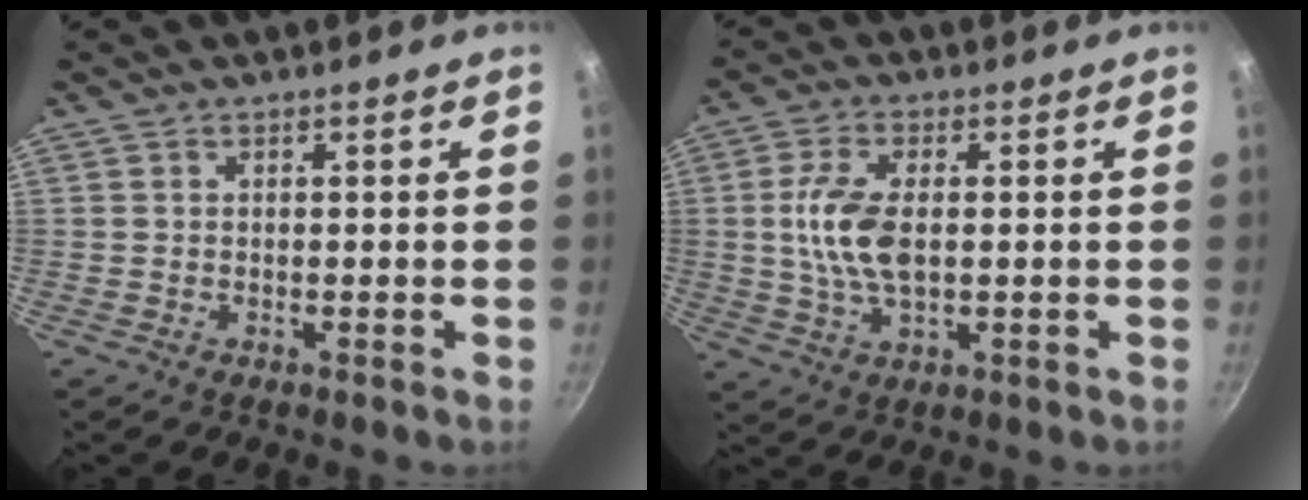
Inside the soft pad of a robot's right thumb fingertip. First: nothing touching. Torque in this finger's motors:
{"motor_torque": [1.14, 1.35, 1.02, 0.28, 0.31]}